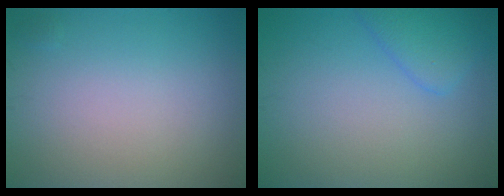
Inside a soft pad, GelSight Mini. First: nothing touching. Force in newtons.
{"total": 2.5, "press": 2.5, "slide": 0.2}